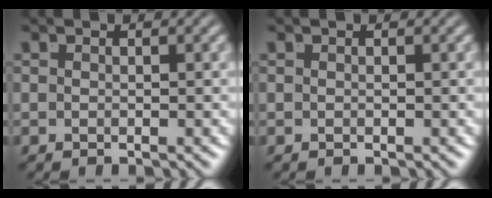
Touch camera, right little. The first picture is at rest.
{"total": 0.0}